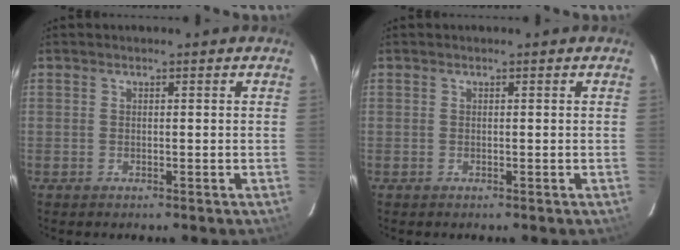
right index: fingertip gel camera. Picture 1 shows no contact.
{"total": 0.0}